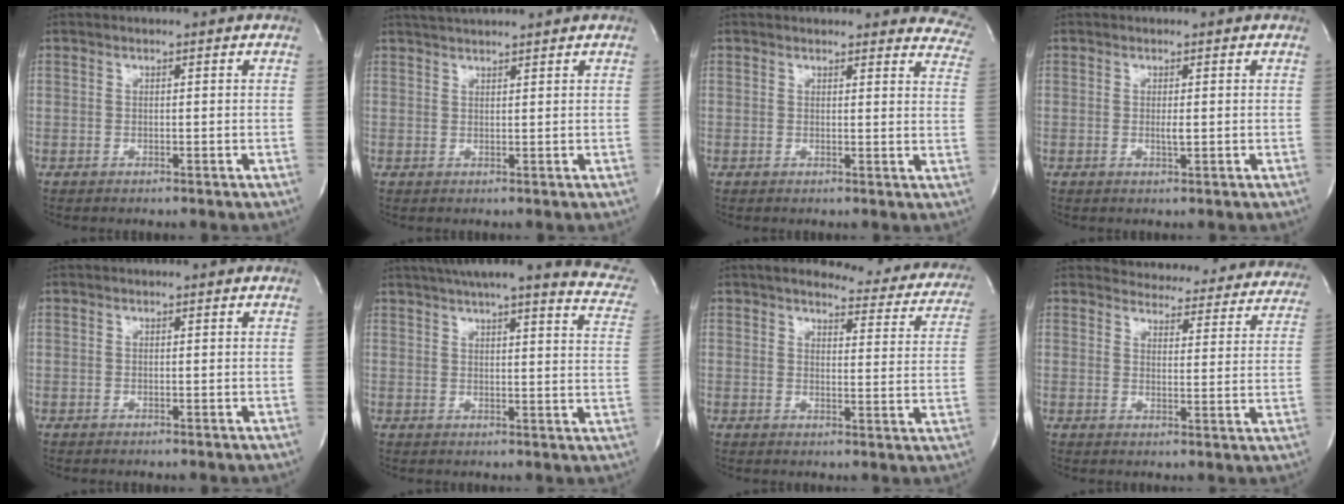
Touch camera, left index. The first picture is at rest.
{"total": 4.6, "force": [4.3, -0.4, 1.5], "torque": [-0.026, 0.025, 0.071]}
{"total": 15.1, "force": [14.2, 3.9, 3.1], "torque": [0.001, -0.045, 0.124]}
{"total": 0.9, "force": [0.0, 0.0, 0.9], "torque": [-0.023, -0.005, 0.001]}
{"total": 0.0}
{"total": 20.4, "force": [18.0, 2.2, 9.5], "torque": [-0.122, -0.035, 0.201]}
{"total": 15.1, "force": [13.6, 4.1, 5.0], "torque": [-0.029, -0.033, 0.134]}
{"total": 19.8, "force": [18.8, 5.2, 3.2], "torque": [-0.021, -0.049, 0.201]}